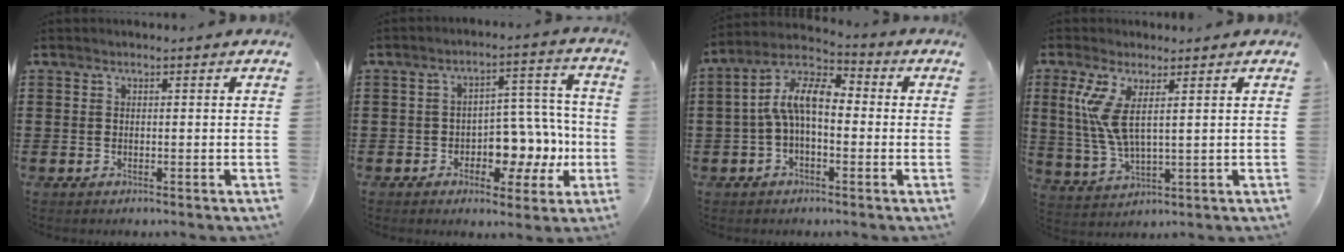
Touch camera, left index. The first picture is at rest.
{"total": 6.6, "force": [-1.7, 4.7, 4.3], "torque": [-0.075, 0.008, -0.032]}
{"total": 8.7, "force": [0.4, 3.8, 7.9], "torque": [-0.188, -0.010, -0.006]}
{"total": 7.5, "force": [2.9, 1.9, 6.6], "torque": [-0.165, -0.013, 0.043]}